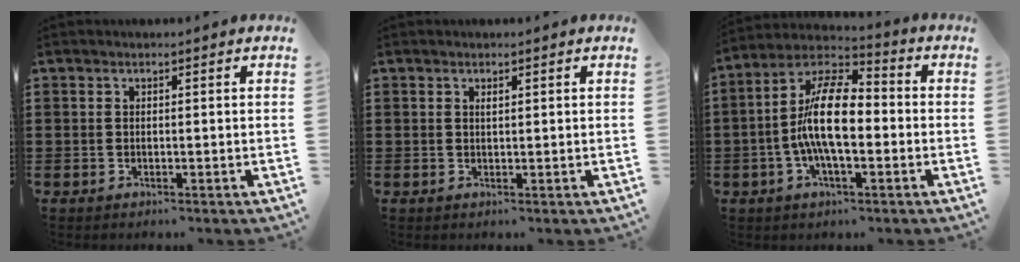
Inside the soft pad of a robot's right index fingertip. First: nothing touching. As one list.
[{"total": 0.5, "force": [0.3, 0.0, 0.5], "torque": [-0.011, -0.001, 0.006]}, {"total": 11.9, "force": [-1.6, 4.6, 10.8], "torque": [-0.242, -0.002, -0.039]}]